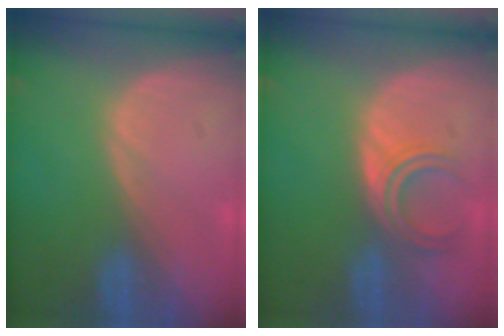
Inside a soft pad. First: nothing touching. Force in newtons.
{"total": 4.5, "press": 4.1, "slide": 1.9}